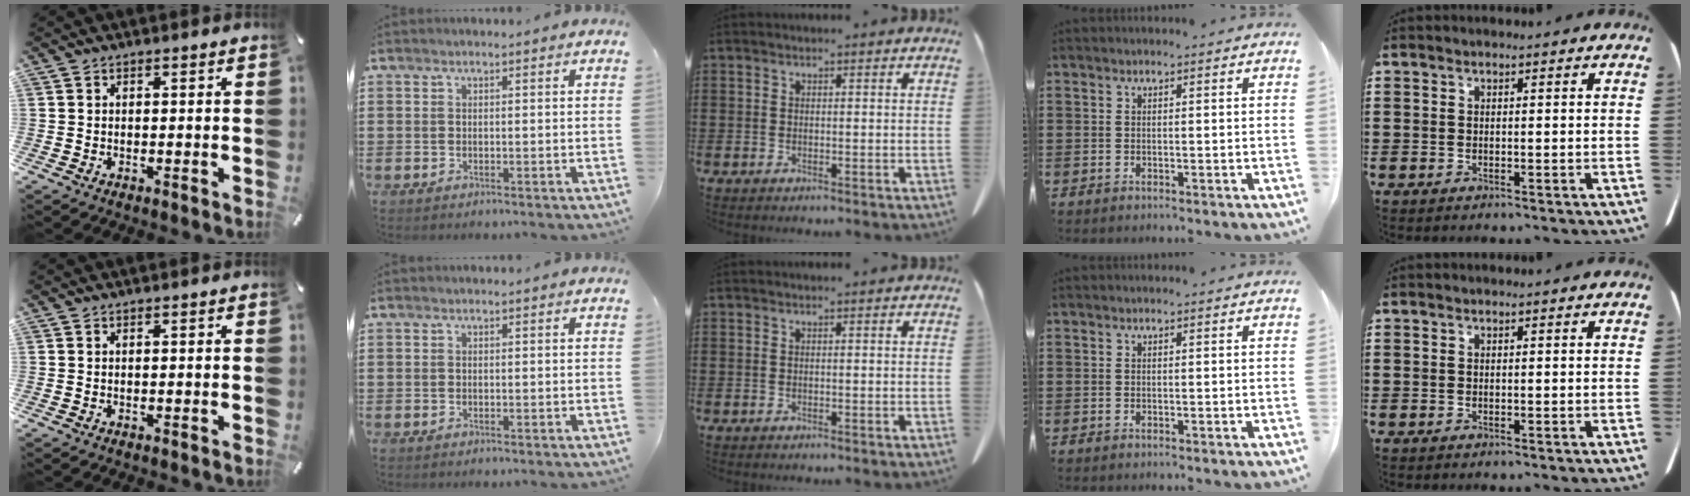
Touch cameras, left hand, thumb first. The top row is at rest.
{}